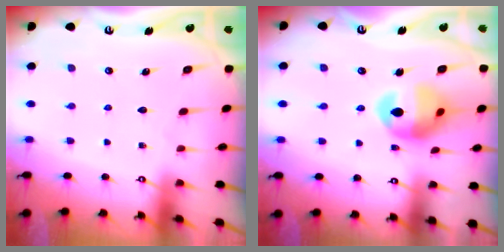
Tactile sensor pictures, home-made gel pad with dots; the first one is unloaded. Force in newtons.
{"total": 14.6, "press": 13.8, "slide": 4.8}